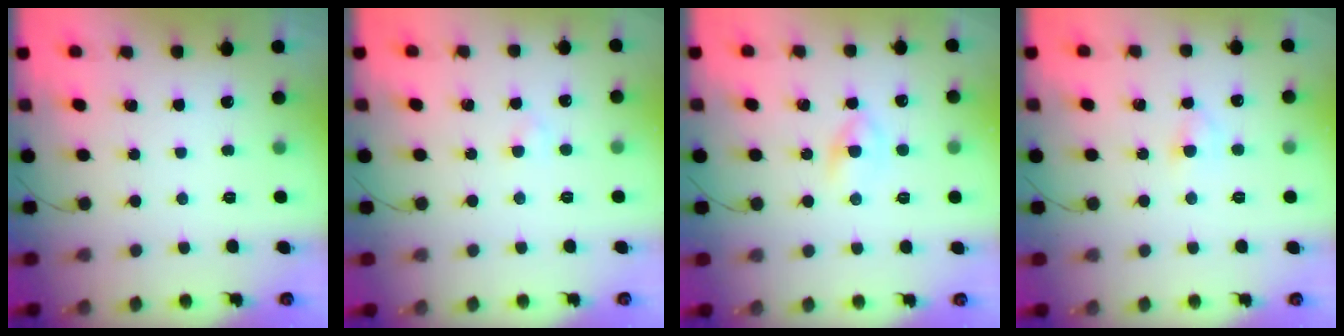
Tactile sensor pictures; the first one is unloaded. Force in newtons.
{"total": 1.9, "press": 1.7, "slide": 0.9}
{"total": 3.1, "press": 2.9, "slide": 1.0}
{"total": 3.0, "press": 2.8, "slide": 1.0}